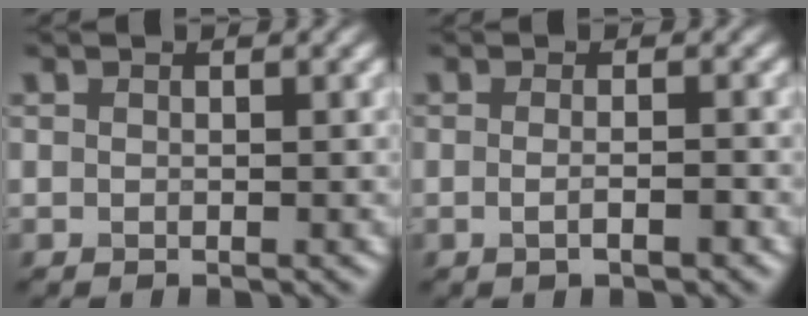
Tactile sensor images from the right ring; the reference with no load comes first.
{"total": 2.2, "force": [-0.5, 0.7, 2.0], "torque": [-0.018, -0.003, -0.013]}